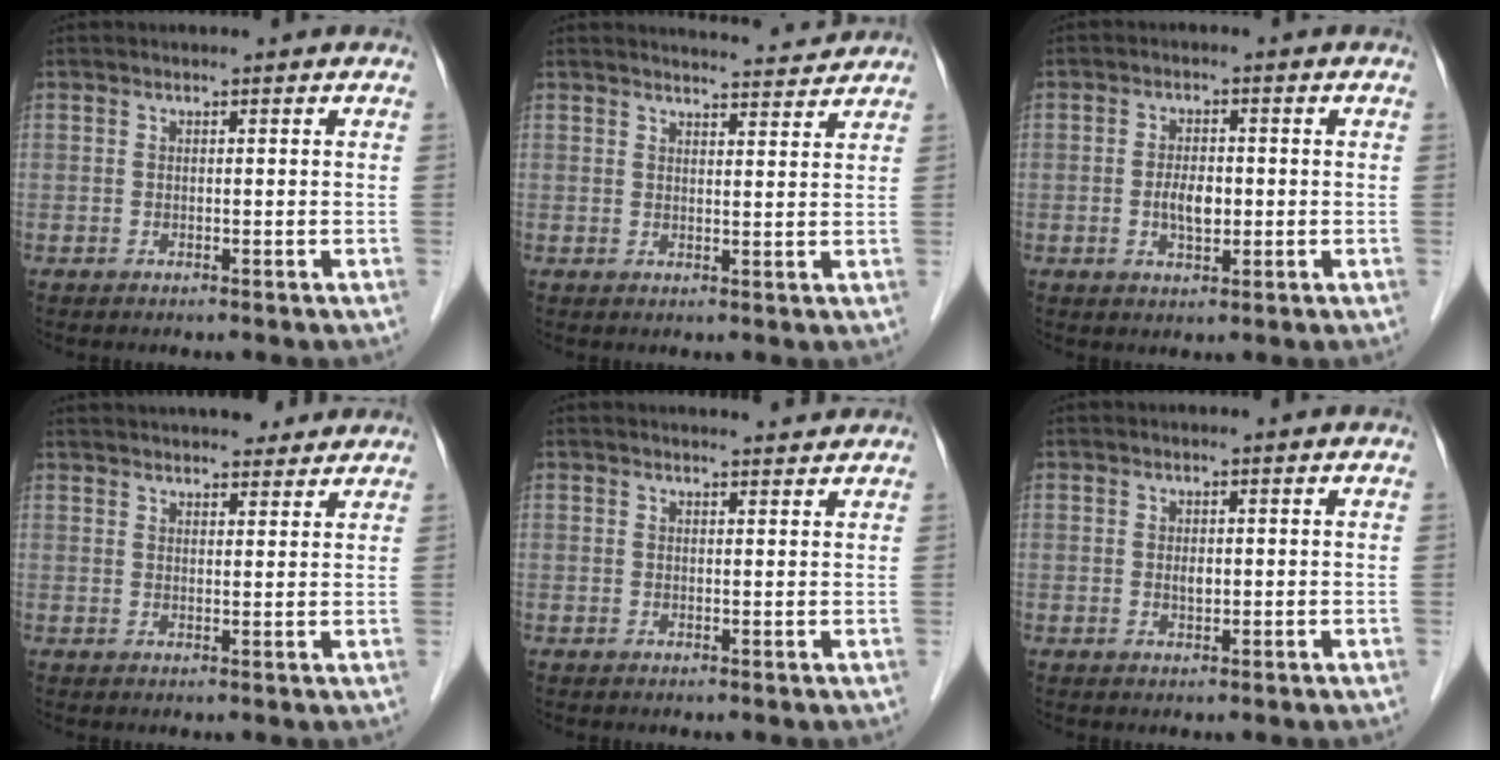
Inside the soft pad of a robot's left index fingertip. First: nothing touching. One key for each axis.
{"total": 5.6, "fx": 5.5, "fy": 0.0, "fz": 0.4, "tx": -0.014, "ty": 0.001, "tz": 0.066}
{"total": 3.7, "fx": -0.5, "fy": 1.8, "fz": 3.2, "tx": -0.061, "ty": 0.000, "tz": -0.009}
{"total": 13.9, "fx": 12.6, "fy": 3.3, "fz": 4.9, "tx": -0.070, "ty": 0.035, "tz": 0.176}
{"total": 3.4, "fx": 3.3, "fy": 0.2, "fz": 0.5, "tx": -0.012, "ty": 0.005, "tz": 0.038}
{"total": 1.1, "fx": 0.2, "fy": 0.6, "fz": 0.9, "tx": -0.016, "ty": -0.003, "tz": 0.004}